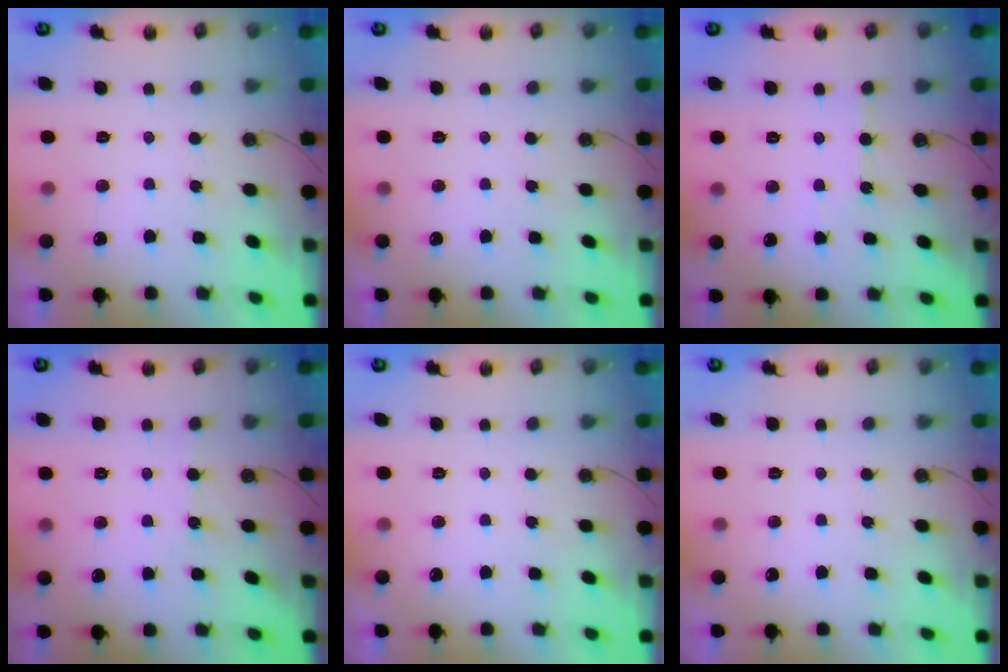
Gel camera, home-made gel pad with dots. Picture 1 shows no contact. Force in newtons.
{"total": 0.0}
{"total": 5.5, "press": 5.4, "slide": 0.9}
{"total": 1.5, "press": 1.5, "slide": 0.3}
{"total": 0.0}
{"total": 0.0}